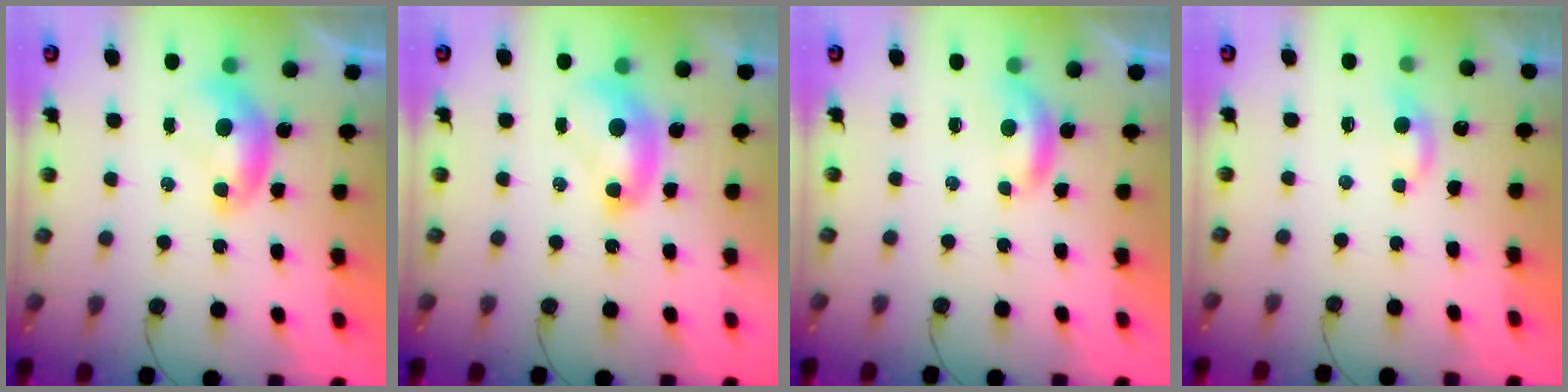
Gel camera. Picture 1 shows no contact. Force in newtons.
{"total": 2.1, "press": 2.1, "slide": 0.2}
{"total": 1.6, "press": 1.6, "slide": 0.3}
{"total": 1.7, "press": 1.7, "slide": 0.4}